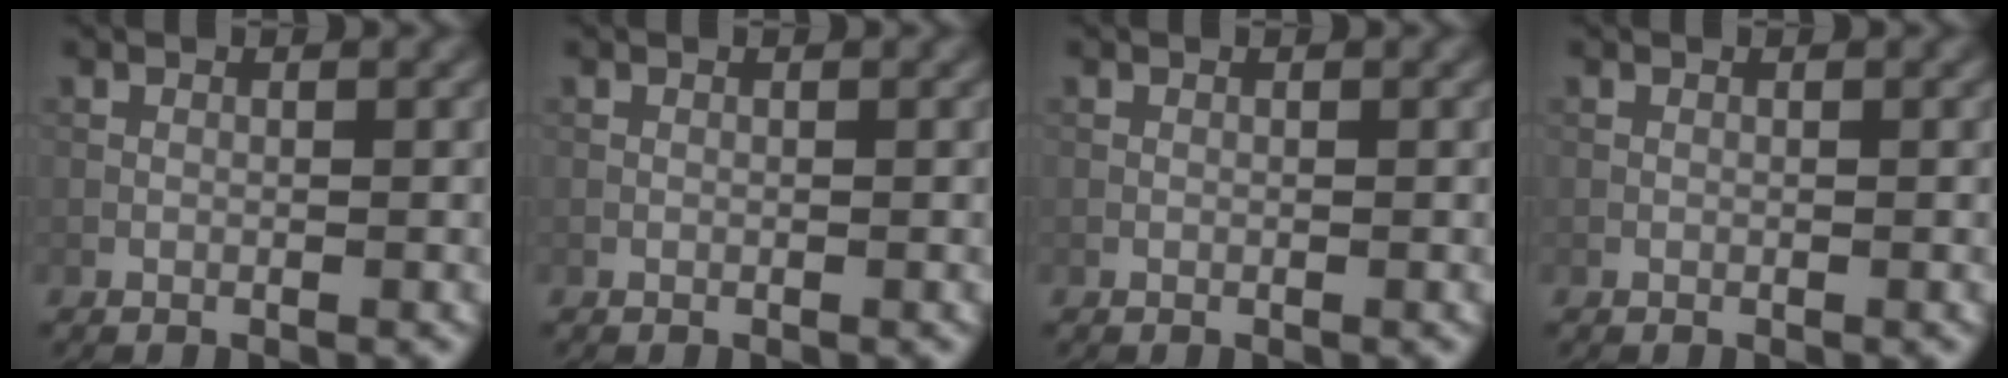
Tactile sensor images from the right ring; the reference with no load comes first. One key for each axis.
{"total": 0.0}
{"total": 0.0}
{"total": 0.0}